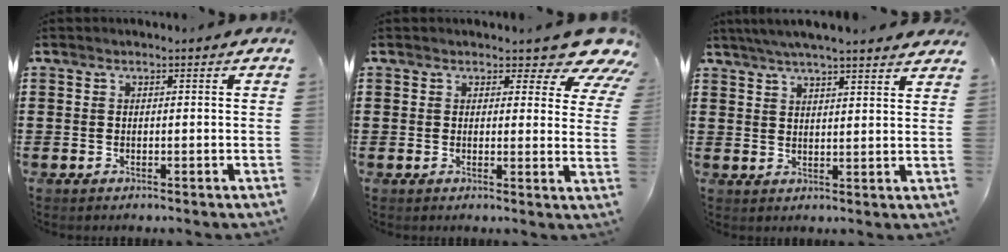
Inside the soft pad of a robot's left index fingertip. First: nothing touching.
{"total": 5.5, "force": [4.2, 1.9, 3.1], "torque": [-0.044, -0.022, 0.067]}
{"total": 4.7, "force": [4.3, -0.2, 1.9], "torque": [-0.049, -0.009, 0.076]}